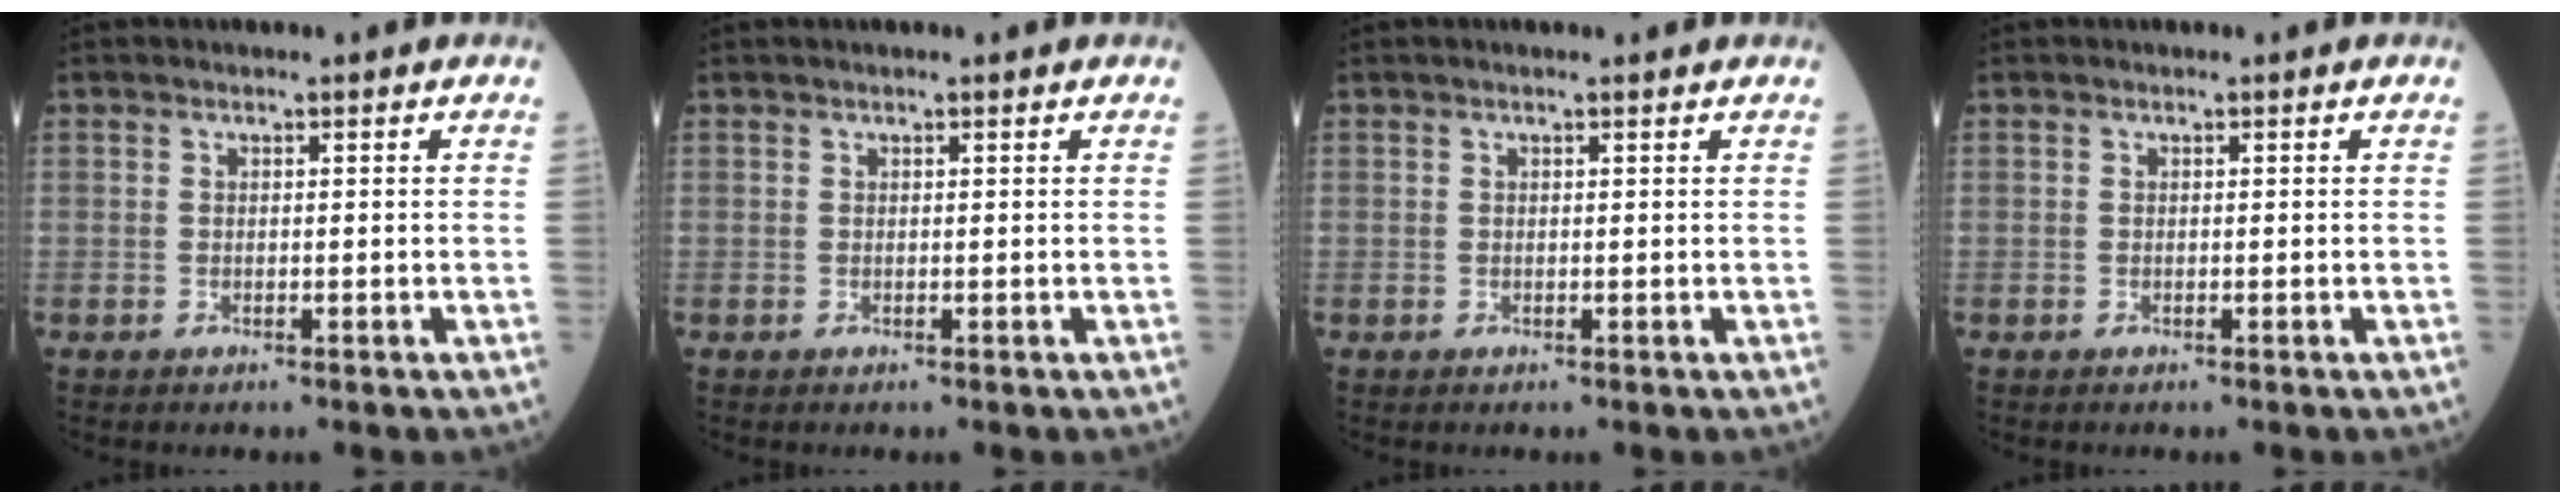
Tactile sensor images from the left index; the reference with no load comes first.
{"total": 1.0, "force": [0.9, 0.1, 0.5], "torque": [-0.008, 0.013, 0.015]}
{"total": 1.2, "force": [1.0, -0.1, 0.6], "torque": [-0.011, 0.009, 0.017]}
{"total": 0.0}